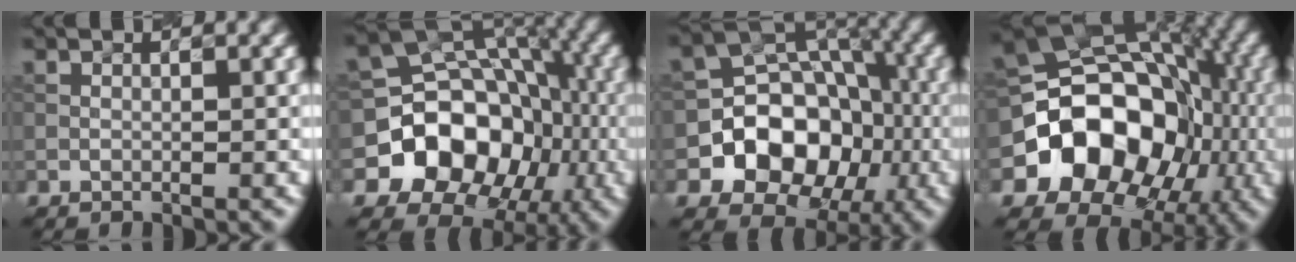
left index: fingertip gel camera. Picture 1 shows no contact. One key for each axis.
{"total": 11.6, "fx": -3.5, "fy": 9.5, "fz": 5.7, "tx": -0.091, "ty": 0.004, "tz": -0.078}
{"total": 9.4, "fx": -2.7, "fy": 7.7, "fz": 4.6, "tx": -0.052, "ty": -0.001, "tz": -0.074}
{"total": 13.1, "fx": -3.3, "fy": 10.2, "fz": 7.6, "tx": -0.103, "ty": 0.000, "tz": -0.065}